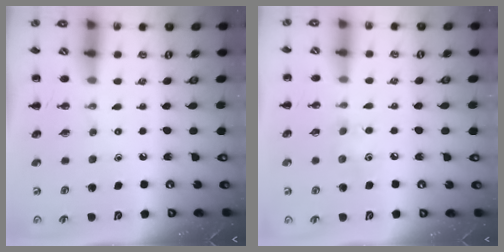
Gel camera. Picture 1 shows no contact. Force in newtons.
{"total": 4.6, "press": 4.6, "slide": 0.9}